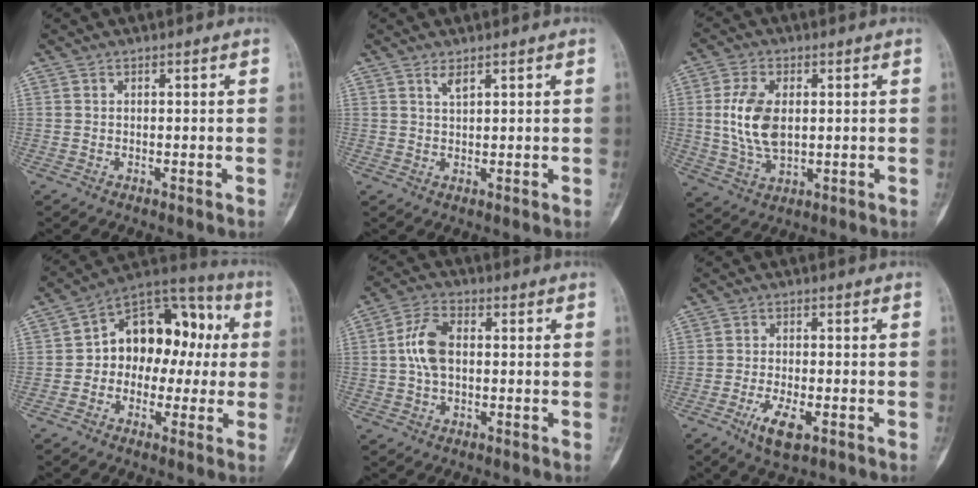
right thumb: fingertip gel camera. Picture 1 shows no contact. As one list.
[{"total": 1.7, "force": [1.2, 0.3, 1.2], "torque": [-0.022, -0.009, 0.025]}, {"total": 10.4, "force": [1.0, 6.0, 8.4], "torque": [-0.168, -0.008, 0.027]}, {"total": 16.6, "force": [0.8, 11.5, 11.9], "torque": [-0.116, 0.052, -0.001]}, {"total": 7.5, "force": [0.4, 4.5, 6.0], "torque": [-0.121, 0.016, 0.002]}, {"total": 5.9, "force": [-2.7, 2.2, 4.7], "torque": [-0.089, 0.003, -0.044]}]